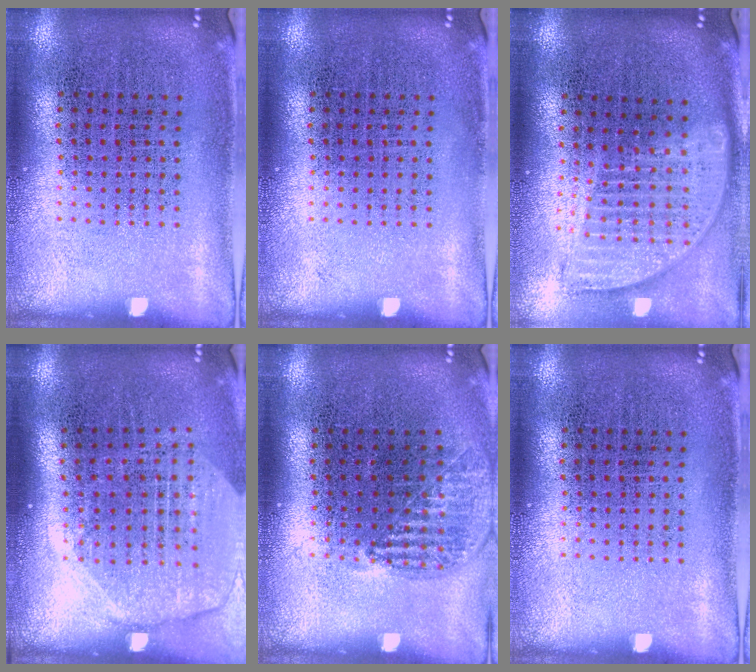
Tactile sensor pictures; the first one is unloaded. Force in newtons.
{"total": 0.0}
{"total": 1.8, "press": 1.5, "slide": 1.0}
{"total": 2.0, "press": 1.8, "slide": 1.0}
{"total": 1.0, "press": 1.0, "slide": 0.0}
{"total": 0.0}